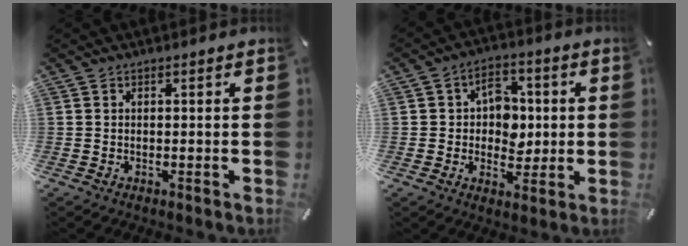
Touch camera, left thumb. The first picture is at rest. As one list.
[{"total": 7.7, "force": [0.8, 6.8, 3.6], "torque": [-0.042, 0.003, 0.013]}]